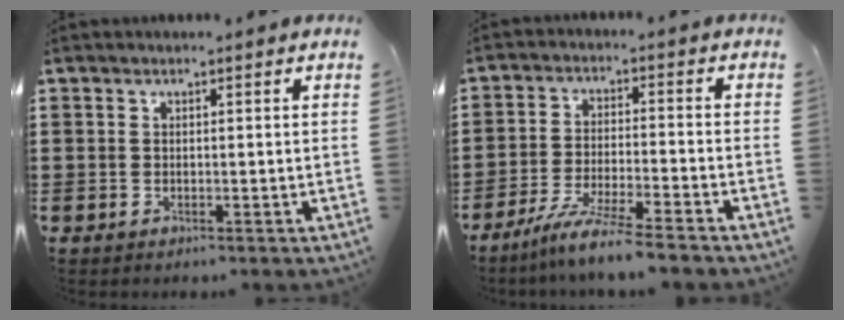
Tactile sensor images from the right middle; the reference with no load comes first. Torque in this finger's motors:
{"motor_torque": [1.21, -0.93, 0.37, 0.16]}